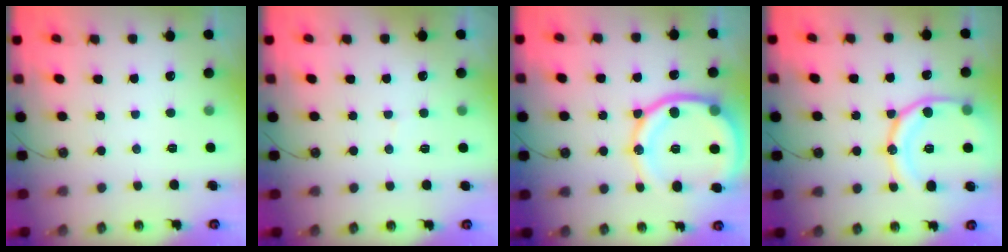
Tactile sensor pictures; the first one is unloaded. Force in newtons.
{"total": 4.1, "press": 4.0, "slide": 1.0}
{"total": 19.2, "press": 19.1, "slide": 1.9}
{"total": 18.2, "press": 18.0, "slide": 2.0}